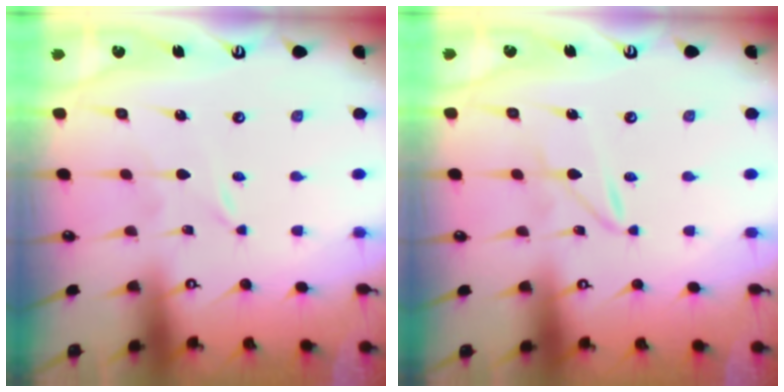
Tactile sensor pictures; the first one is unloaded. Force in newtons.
{"total": 1.9, "press": 1.9, "slide": 0.1}